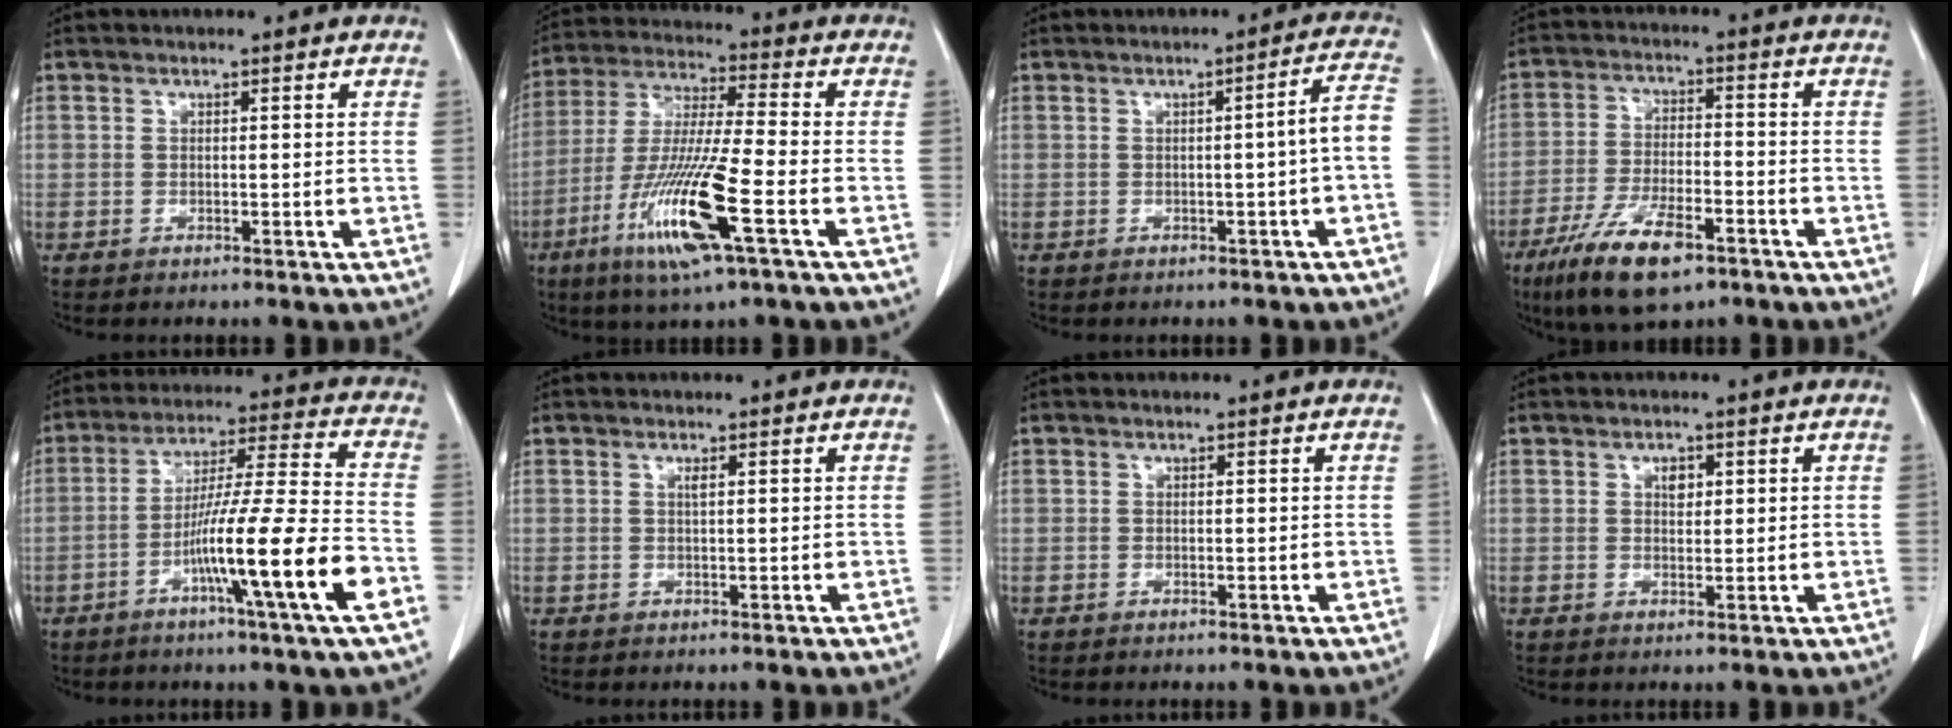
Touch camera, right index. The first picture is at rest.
{"total": 15.2, "force": [-6.1, 0.4, 13.9], "torque": [-0.287, -0.023, -0.114]}
{"total": 4.7, "force": [-1.0, -0.5, 4.5], "torque": [-0.054, 0.011, -0.015]}
{"total": 11.7, "force": [-7.2, 3.4, 8.6], "torque": [-0.167, -0.017, -0.123]}
{"total": 15.6, "force": [-6.2, -1.6, 14.3], "torque": [-0.251, -0.008, -0.107]}
{"total": 0.6, "force": [0.2, 0.0, 0.5], "torque": [-0.013, 0.000, 0.005]}
{"total": 0.0}
{"total": 1.7, "force": [0.7, 1.1, 1.2], "torque": [-0.017, -0.001, 0.010]}